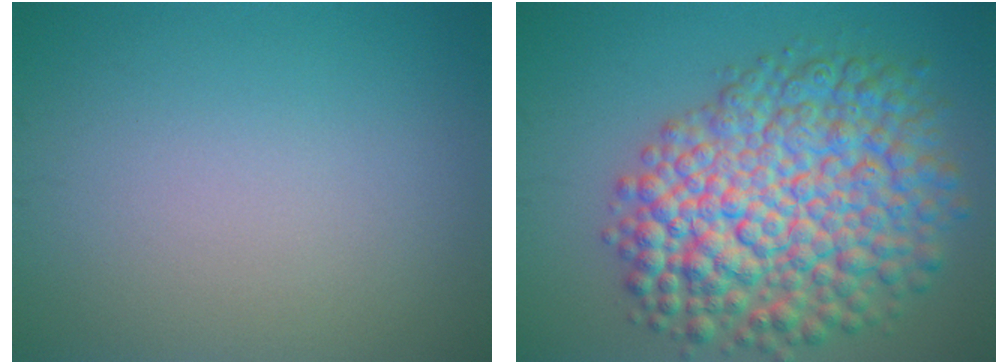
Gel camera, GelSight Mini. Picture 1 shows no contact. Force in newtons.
{"total": 11.8, "press": 11.8, "slide": 0.4}